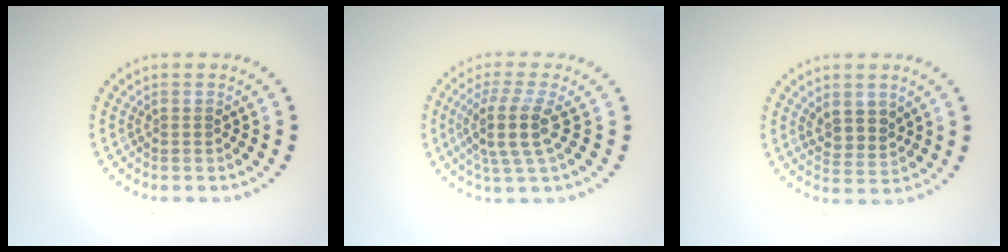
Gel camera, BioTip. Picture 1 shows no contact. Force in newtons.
{"total": 3.8, "press": 2.9, "slide": 2.4}
{"total": 2.5, "press": 2.2, "slide": 1.1}